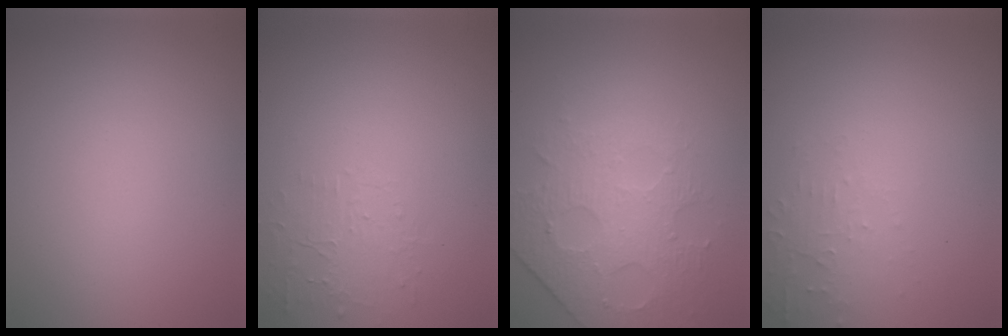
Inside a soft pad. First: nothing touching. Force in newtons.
{"total": 1.5, "press": 0.1, "slide": 1.5}
{"total": 4.5, "press": 3.3, "slide": 3.0}
{"total": 1.5, "press": 1.5, "slide": 0.3}